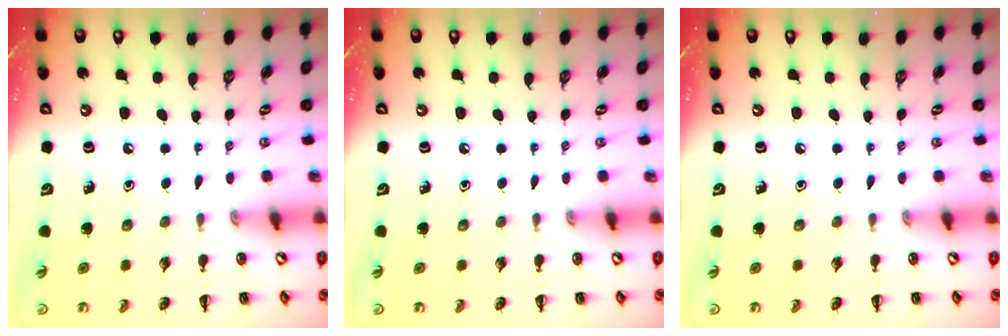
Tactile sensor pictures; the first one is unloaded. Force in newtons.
{"total": 0.0}
{"total": 0.0}